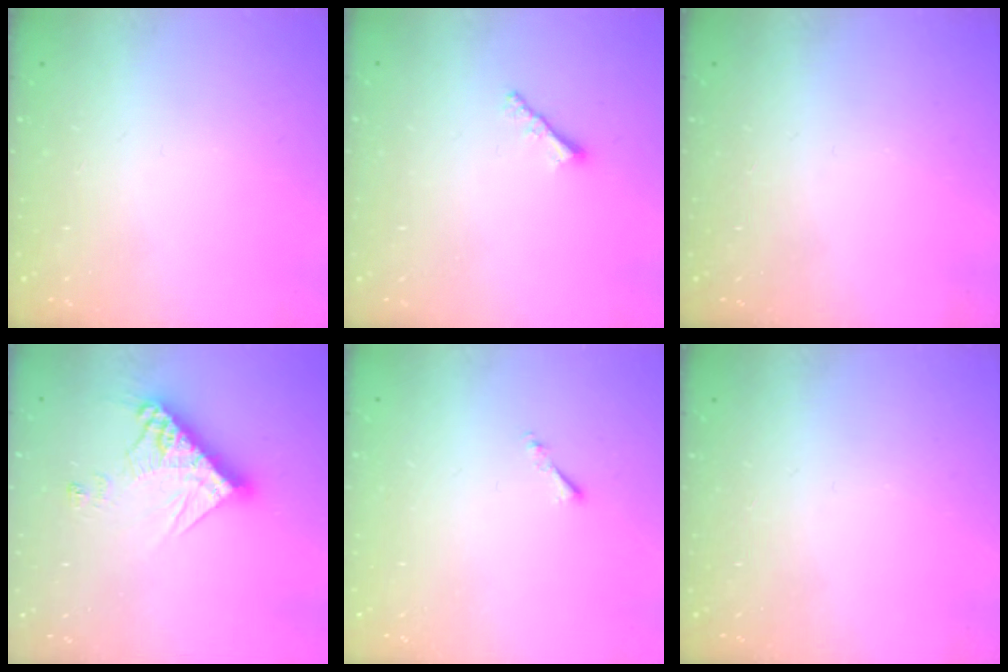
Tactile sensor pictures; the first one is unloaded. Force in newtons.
{"total": 2.0, "press": 2.0, "slide": 0.5}
{"total": 0.0}
{"total": 13.1, "press": 13.0, "slide": 1.2}
{"total": 0.8, "press": 0.7, "slide": 0.3}
{"total": 0.0}